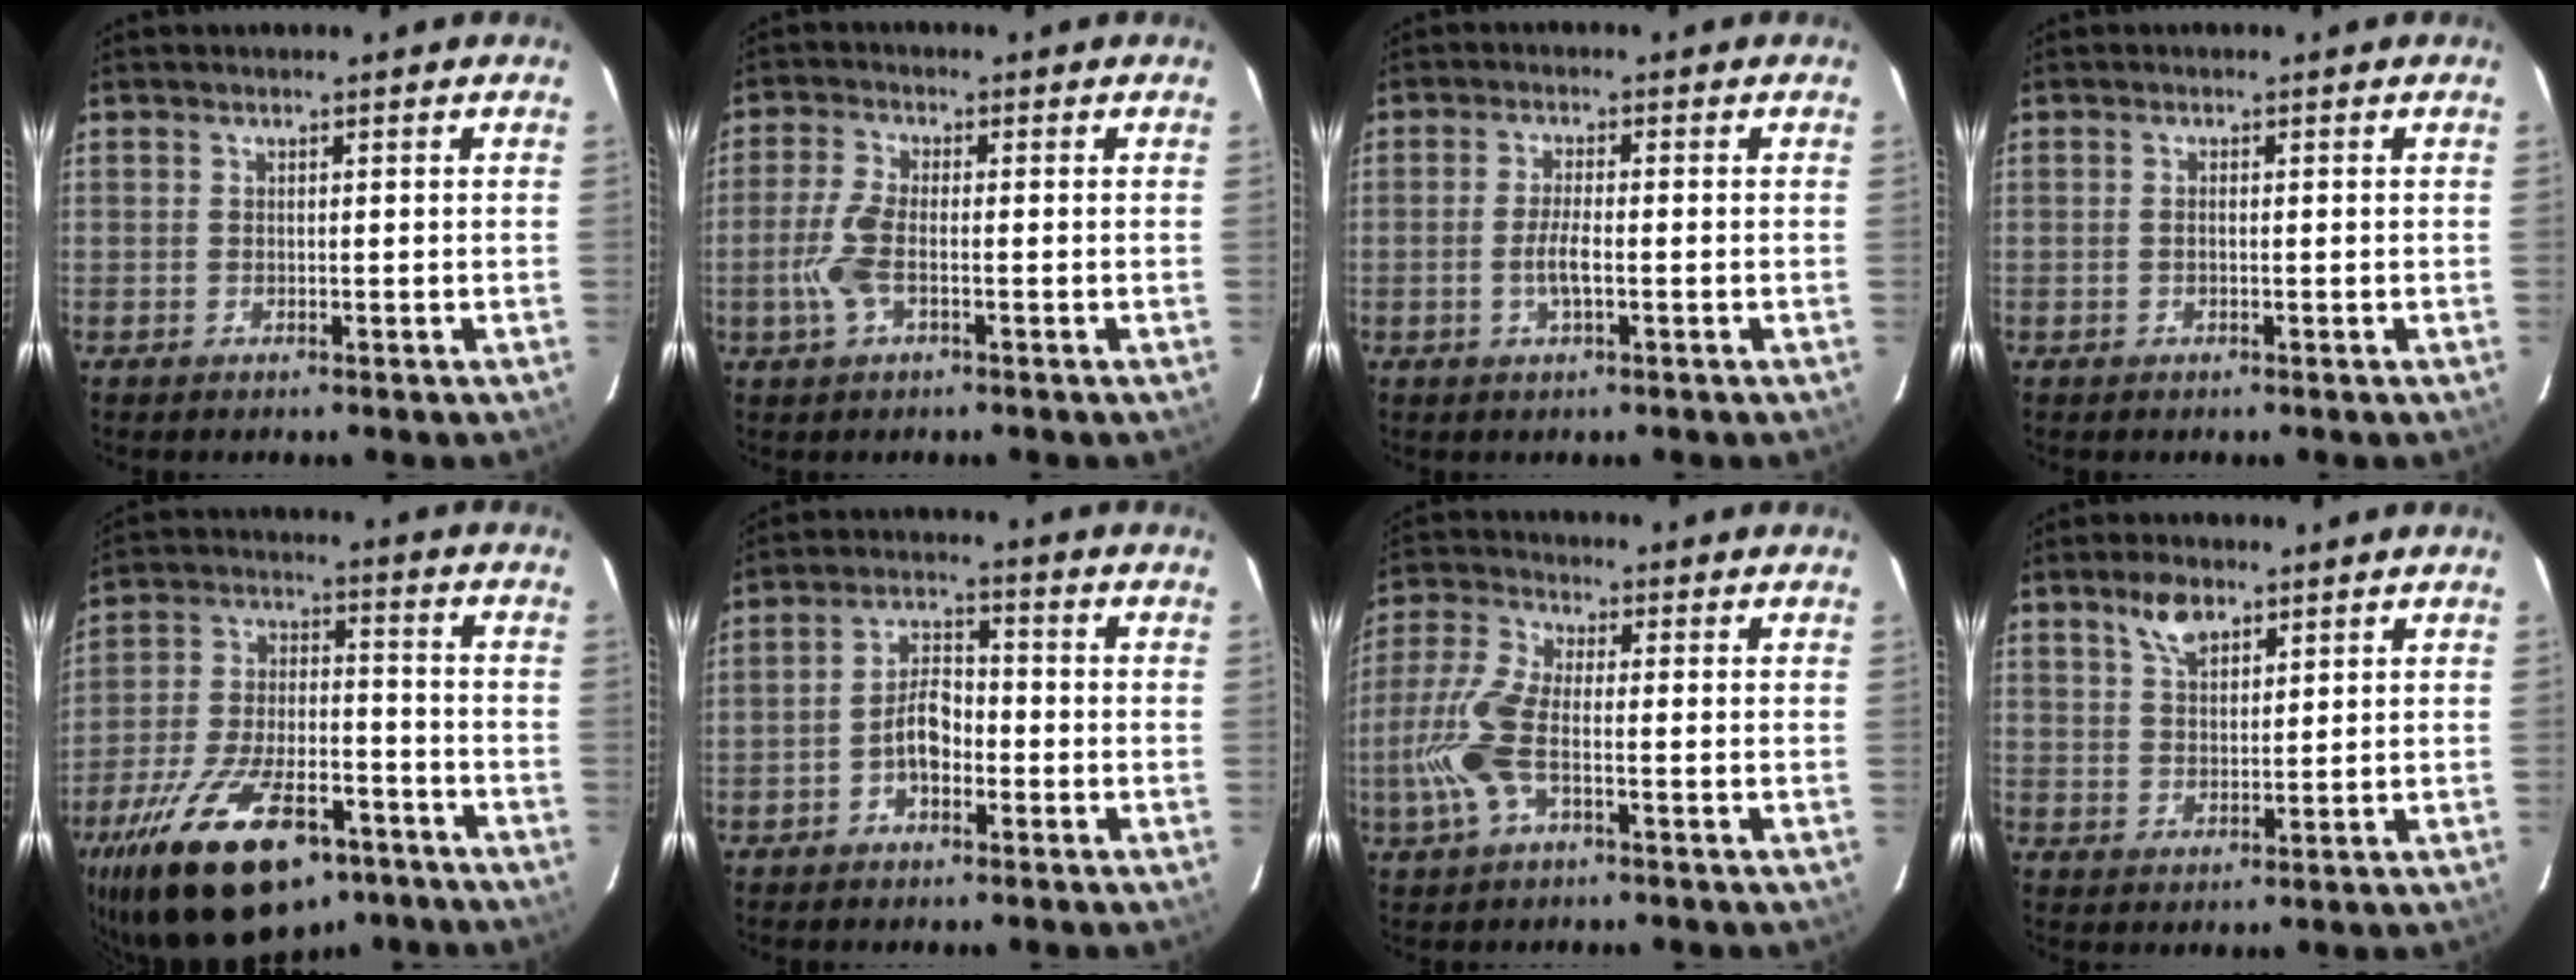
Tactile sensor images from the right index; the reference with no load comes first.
{"total": 6.1, "force": [-1.6, 2.1, 5.4], "torque": [-0.125, 0.001, -0.034]}
{"total": 3.9, "force": [-1.1, 0.6, 3.7], "torque": [-0.072, -0.002, -0.021]}
{"total": 0.7, "force": [-0.1, 0.2, 0.7], "torque": [-0.015, 0.002, -0.004]}
{"total": 25.7, "force": [-16.9, 11.3, 15.7], "torque": [-0.309, -0.021, -0.259]}
{"total": 5.6, "force": [-2.3, 3.0, 4.1], "torque": [-0.080, 0.018, -0.040]}
{"total": 9.7, "force": [-2.7, 3.2, 8.7], "torque": [-0.205, 0.003, -0.058]}
{"total": 5.2, "force": [3.4, 2.5, 3.0], "torque": [-0.050, 0.007, 0.063]}